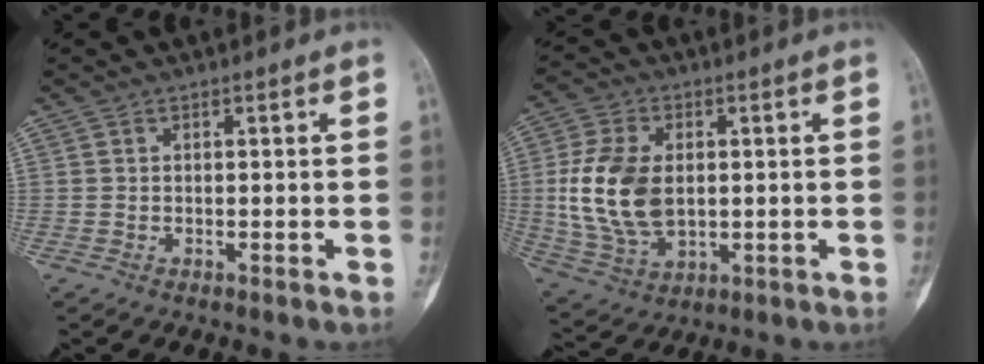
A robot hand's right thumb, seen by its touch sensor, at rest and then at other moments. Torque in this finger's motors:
{"motor_torque": [1.83, 1.59, 1.10, -1.13, 0.38]}